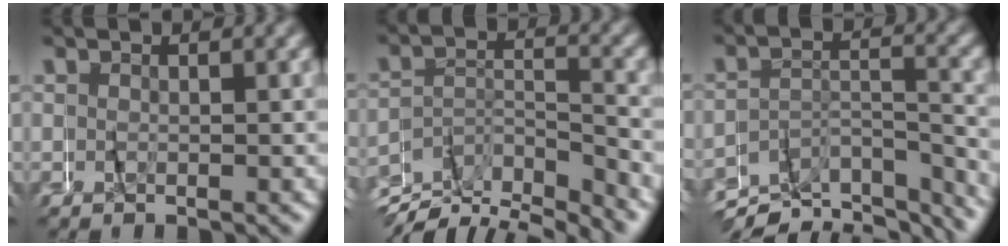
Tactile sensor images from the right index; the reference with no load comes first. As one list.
[{"total": 5.8, "force": [-4.4, 2.5, 2.9], "torque": [-0.028, 0.012, -0.089]}, {"total": 8.3, "force": [-7.8, 1.8, 2.1], "torque": [-0.017, -0.008, -0.129]}]